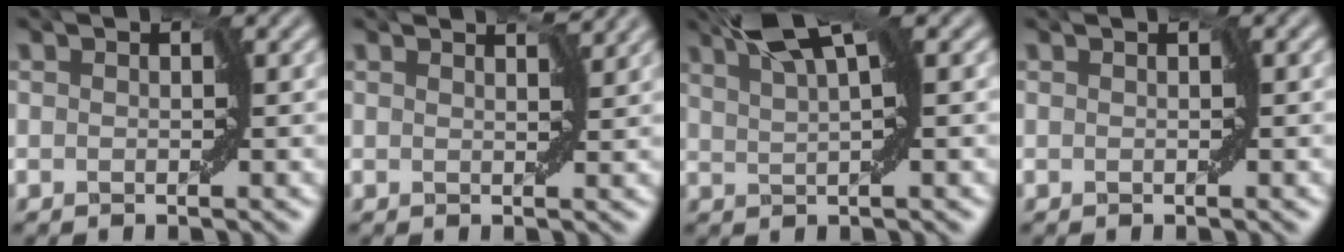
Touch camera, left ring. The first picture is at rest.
{"total": 1.3, "force": [1.1, 0.3, 0.7], "torque": [-0.018, -0.001, 0.014]}
{"total": 4.7, "force": [3.0, 0.5, 3.5], "torque": [-0.056, 0.023, 0.044]}
{"total": 0.0}